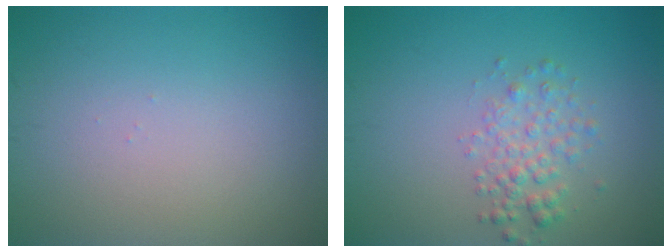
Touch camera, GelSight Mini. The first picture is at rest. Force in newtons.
{"total": 2.4, "press": 2.4, "slide": 0.1}